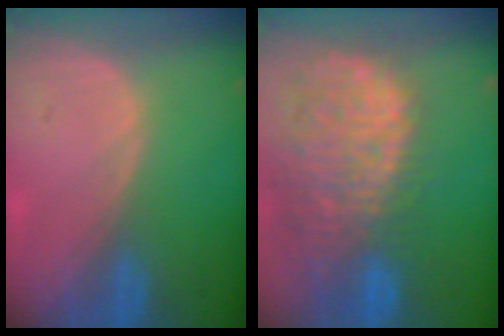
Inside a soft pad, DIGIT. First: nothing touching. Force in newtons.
{"total": 14.3, "press": 11.7, "slide": 8.1}